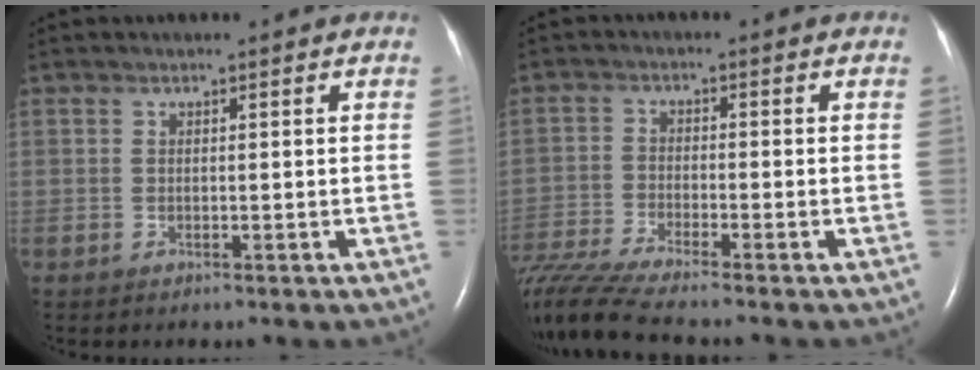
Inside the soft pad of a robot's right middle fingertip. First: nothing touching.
{"total": 10.1, "force": [-9.0, -1.2, 4.4], "torque": [-0.089, -0.019, -0.164]}